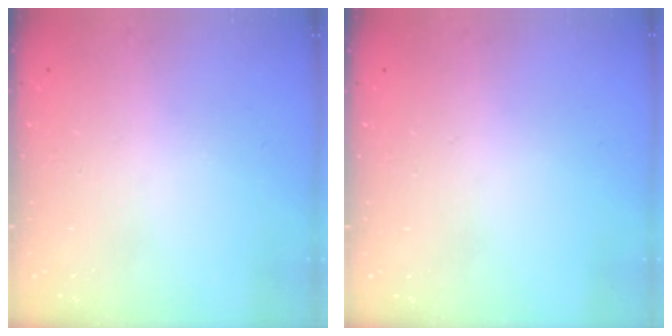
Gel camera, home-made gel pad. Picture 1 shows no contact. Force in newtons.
{"total": 0.0}